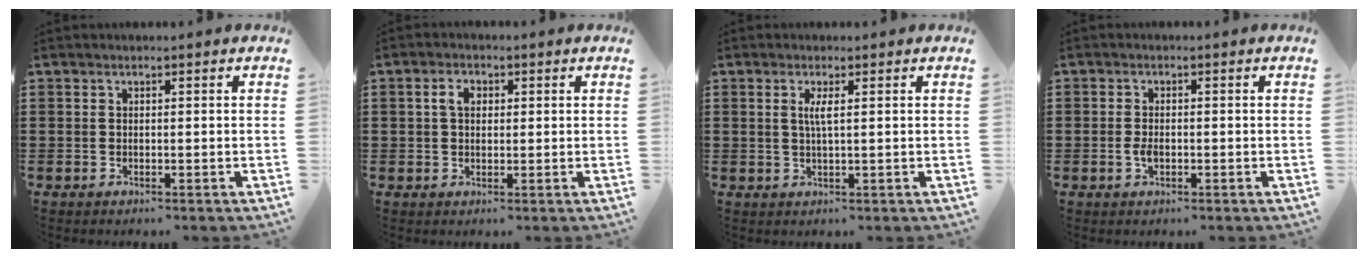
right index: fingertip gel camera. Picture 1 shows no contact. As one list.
[{"total": 2.9, "force": [0.5, 1.9, 2.1], "torque": [-0.046, 0.012, 0.007]}, {"total": 2.3, "force": [0.5, 0.2, 2.2], "torque": [-0.046, 0.000, 0.007]}, {"total": 1.9, "force": [-0.4, 1.0, 1.5], "torque": [-0.038, -0.003, -0.009]}]